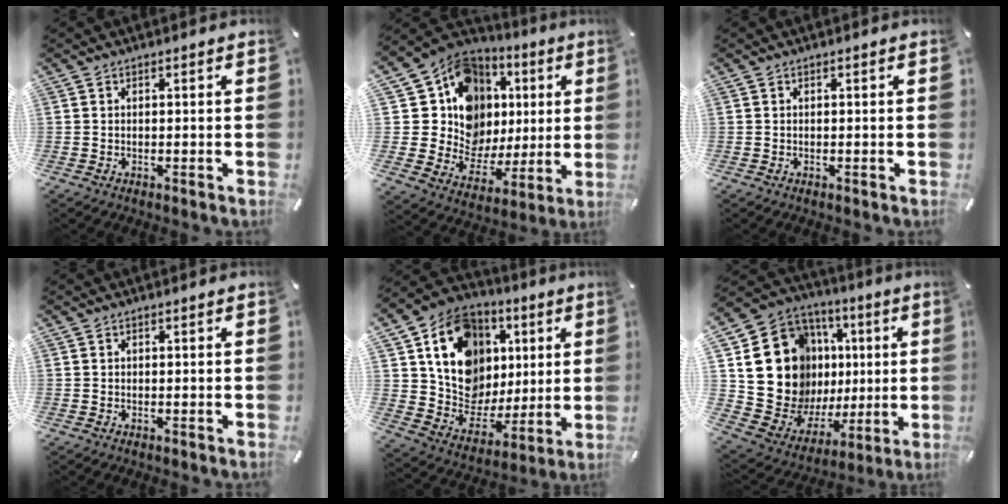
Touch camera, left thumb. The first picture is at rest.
{"total": 14.5, "force": [4.8, 12.8, 4.7], "torque": [-0.079, -0.053, 0.110]}
{"total": 0.0}
{"total": 0.0}
{"total": 17.4, "force": [5.5, 14.6, 7.7], "torque": [-0.131, -0.031, 0.116]}
{"total": 20.1, "force": [4.3, 17.0, 9.8], "torque": [-0.167, -0.045, 0.108]}